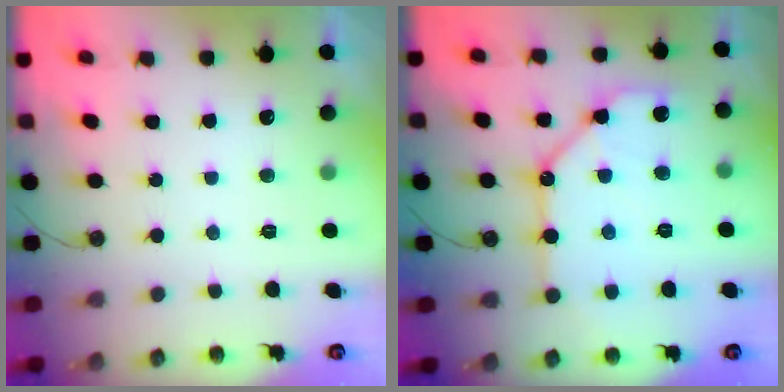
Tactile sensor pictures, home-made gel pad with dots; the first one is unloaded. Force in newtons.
{"total": 14.0, "press": 13.9, "slide": 1.0}